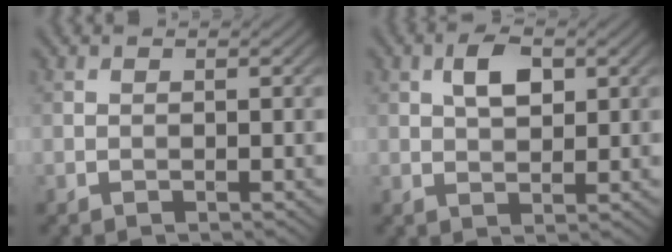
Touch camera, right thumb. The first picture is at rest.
{"total": 4.1, "force": [1.4, 2.1, 3.2], "torque": [-0.063, 0.006, 0.024]}